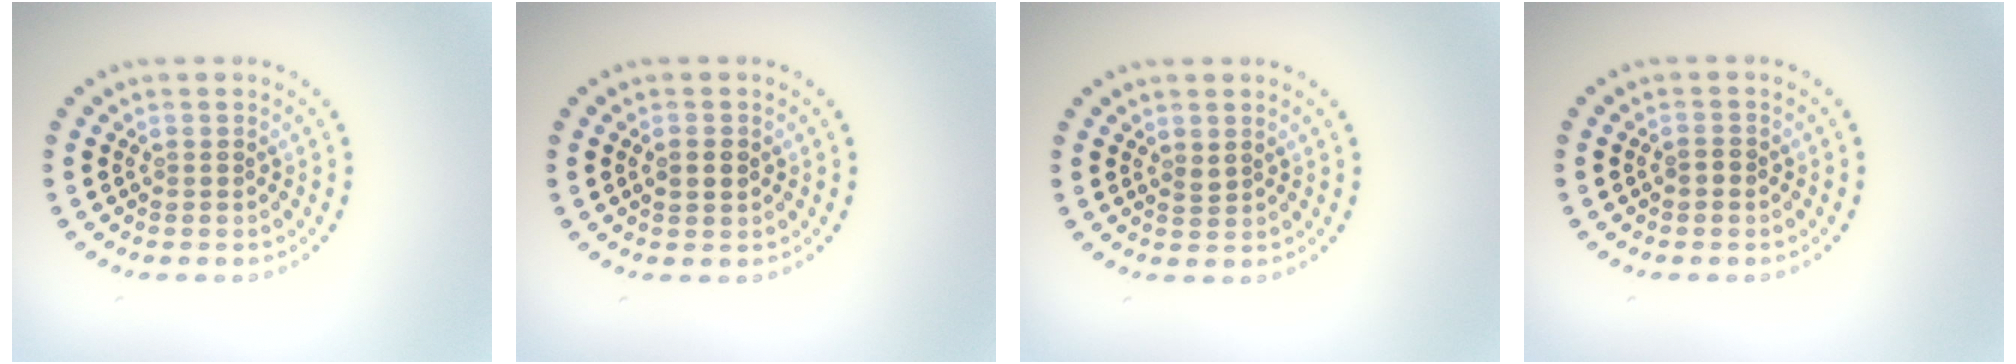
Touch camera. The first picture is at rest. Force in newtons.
{"total": 1.4, "press": 1.4, "slide": 0.1}
{"total": 0.6, "press": 0.5, "slide": 0.3}
{"total": 0.8, "press": 0.8, "slide": 0.1}